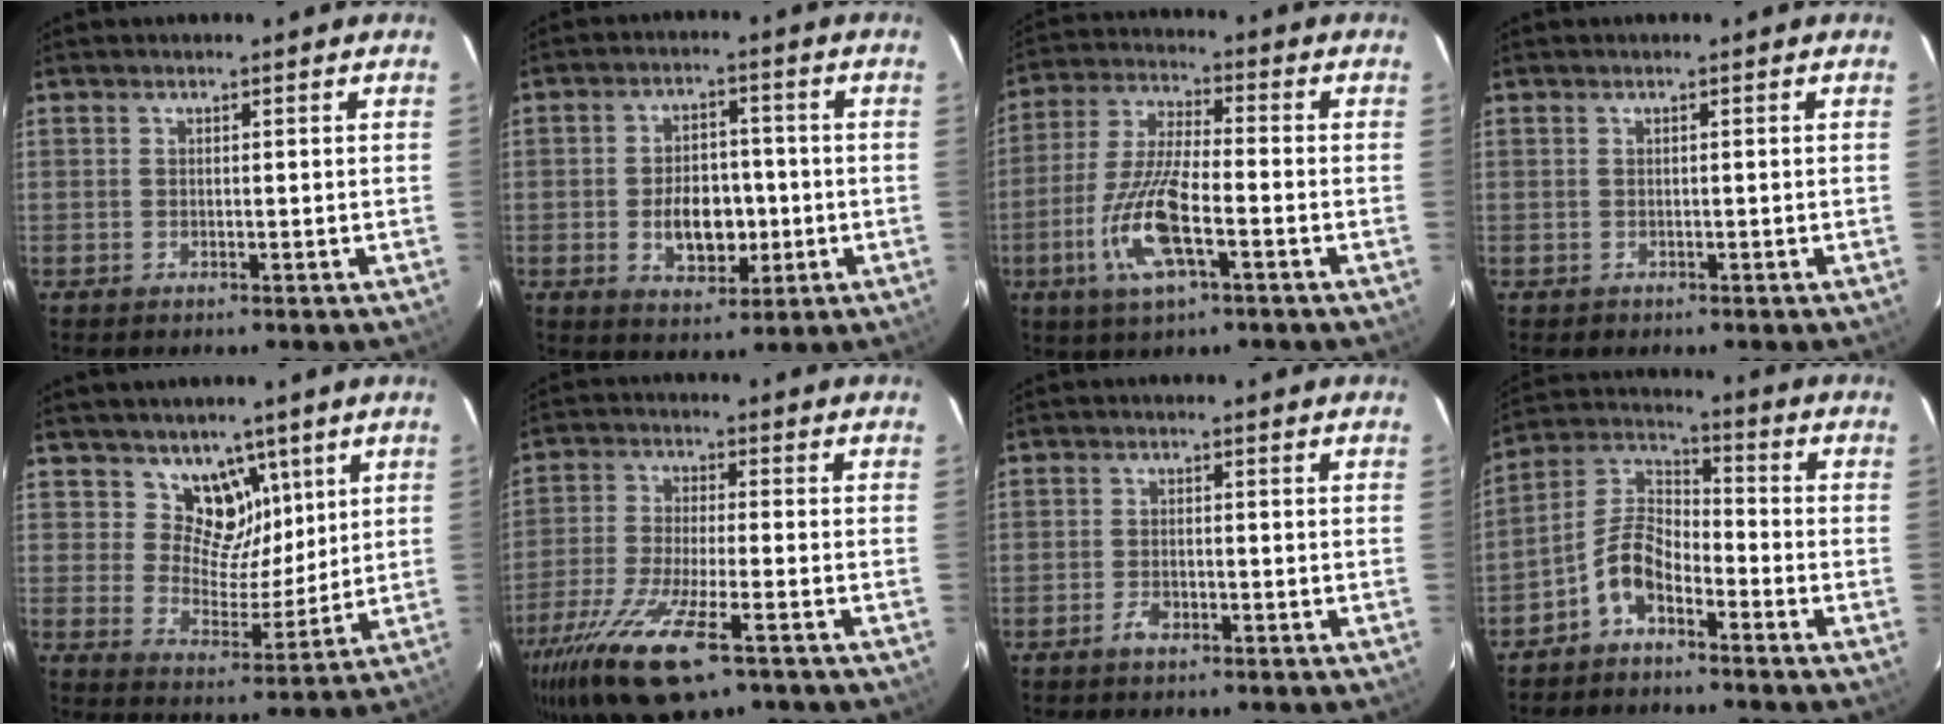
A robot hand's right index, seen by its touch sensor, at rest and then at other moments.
{"total": 8.6, "force": [-1.7, 5.7, 6.2], "torque": [-0.118, 0.010, -0.014]}
{"total": 13.1, "force": [-5.1, 3.7, 11.5], "torque": [-0.248, -0.007, -0.099]}
{"total": 0.7, "force": [-0.3, 0.7, 0.0], "torque": [0.002, 0.002, 0.000]}
{"total": 8.9, "force": [5.4, 6.6, 2.5], "torque": [-0.023, -0.022, 0.094]}
{"total": 16.5, "force": [-9.8, 4.4, 12.5], "torque": [-0.260, -0.052, -0.185]}
{"total": 2.4, "force": [-1.6, 1.1, 1.4], "torque": [-0.032, 0.001, -0.031]}
{"total": 7.7, "force": [-4.8, 3.6, 4.9], "torque": [-0.113, 0.021, -0.098]}